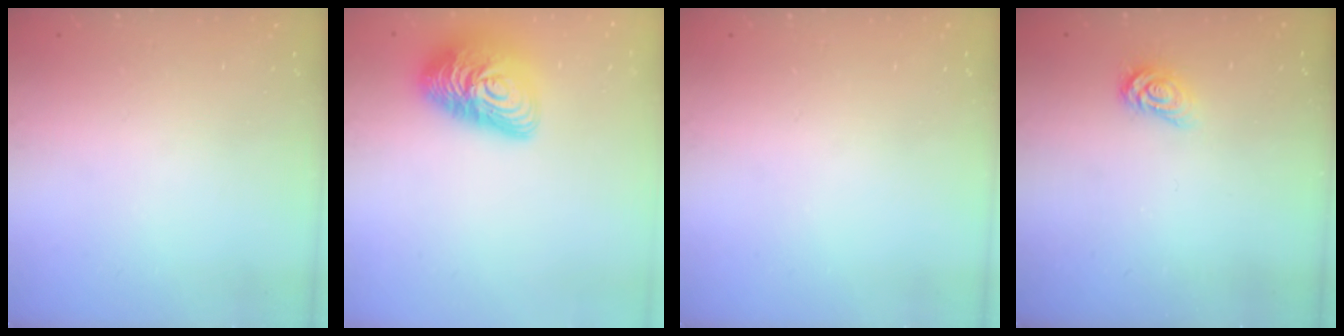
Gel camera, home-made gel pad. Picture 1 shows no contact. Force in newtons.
{"total": 16.8, "press": 16.8, "slide": 1.0}
{"total": 0.0}
{"total": 3.4, "press": 3.4, "slide": 0.4}